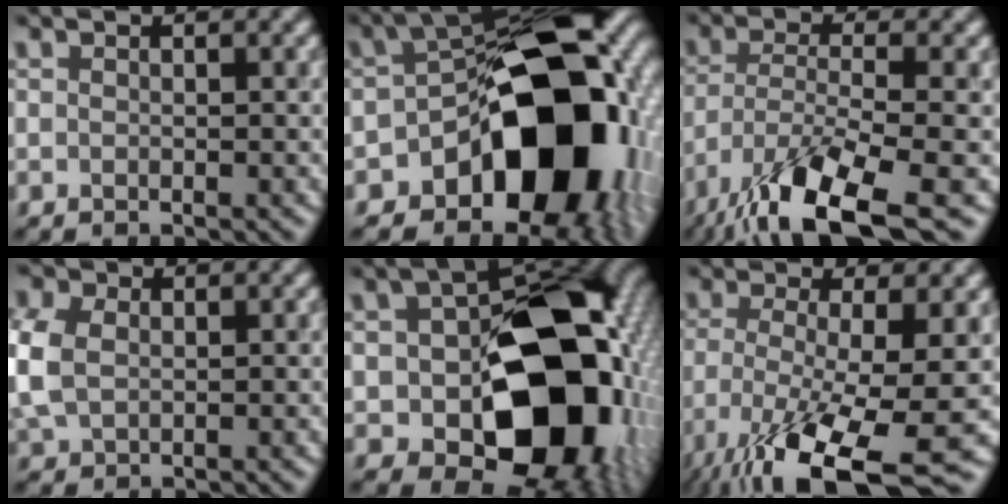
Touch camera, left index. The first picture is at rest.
{"total": 16.1, "force": [-4.7, 10.2, 11.5], "torque": [-0.106, -0.004, -0.081]}
{"total": 10.5, "force": [-6.4, 2.9, 7.9], "torque": [-0.147, -0.018, -0.119]}
{"total": 4.7, "force": [0.5, 3.6, 3.0], "torque": [-0.100, 0.005, 0.012]}
{"total": 16.1, "force": [-2.7, 10.5, 11.9], "torque": [-0.125, -0.008, -0.034]}
{"total": 12.4, "force": [-5.6, 3.3, 10.5], "torque": [-0.197, -0.028, -0.093]}